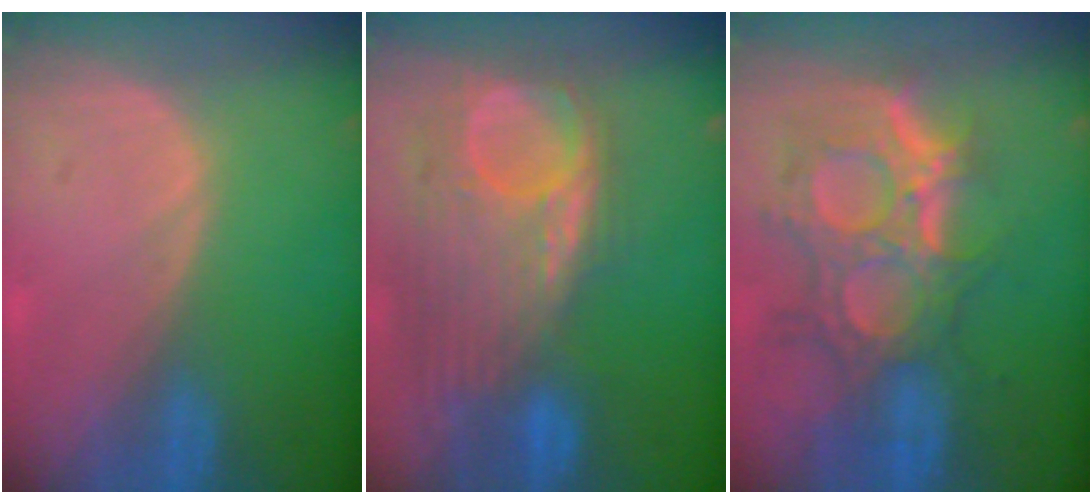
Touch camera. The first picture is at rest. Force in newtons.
{"total": 12.0, "press": 10.4, "slide": 5.9}
{"total": 11.9, "press": 10.7, "slide": 5.3}